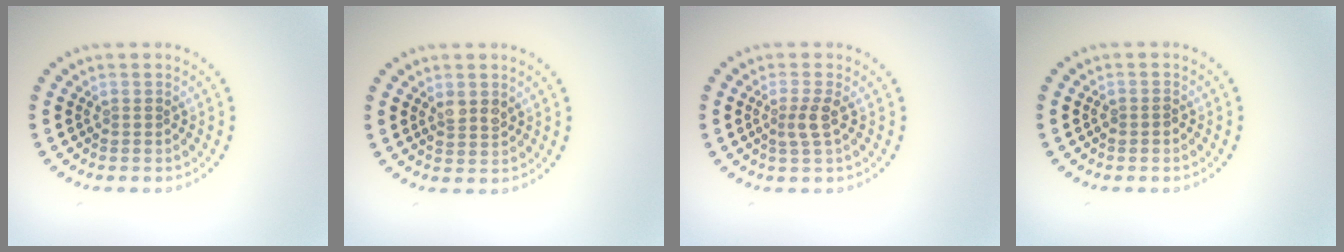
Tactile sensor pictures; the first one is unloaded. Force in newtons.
{"total": 1.7, "press": 1.7, "slide": 0.4}
{"total": 1.8, "press": 1.5, "slide": 1.1}
{"total": 0.8, "press": 0.8, "slide": 0.2}